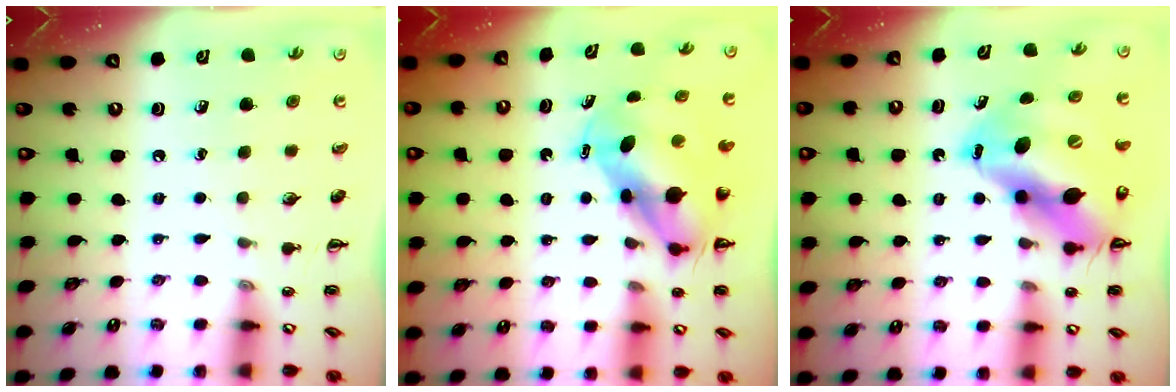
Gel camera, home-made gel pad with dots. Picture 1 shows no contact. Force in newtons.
{"total": 6.6, "press": 6.3, "slide": 1.9}
{"total": 16.7, "press": 16.0, "slide": 5.0}